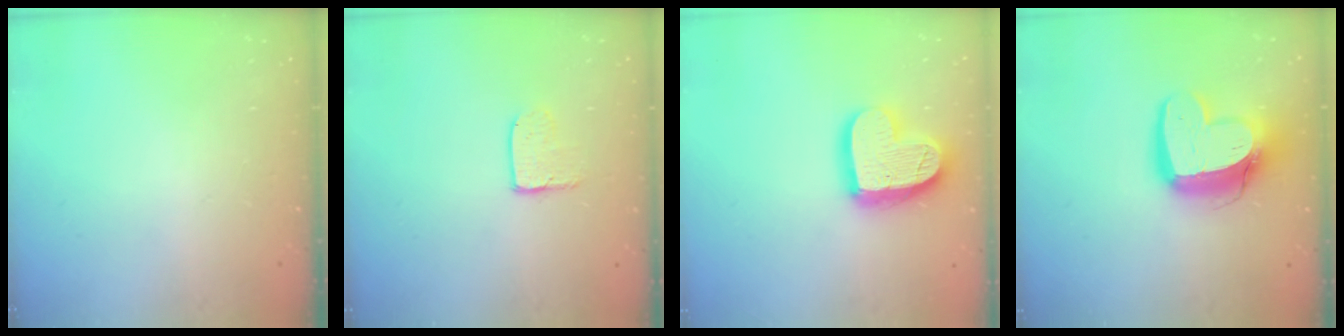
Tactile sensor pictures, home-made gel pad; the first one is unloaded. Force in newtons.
{"total": 4.1, "press": 4.1, "slide": 0.3}
{"total": 17.8, "press": 17.8, "slide": 1.4}
{"total": 15.5, "press": 15.4, "slide": 1.8}